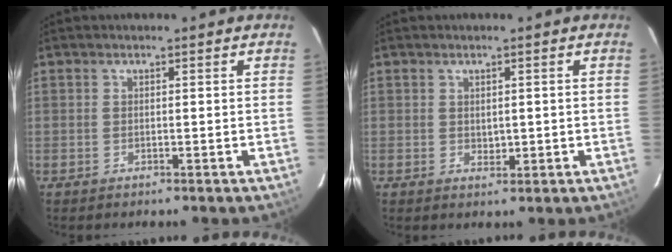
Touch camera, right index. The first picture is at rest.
{"total": 1.7, "force": [0.1, 1.1, 1.4], "torque": [-0.021, -0.004, 0.006]}